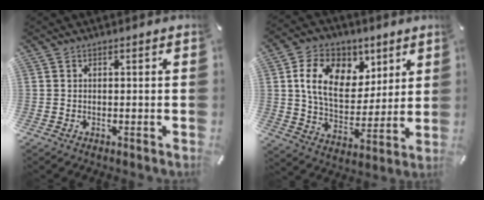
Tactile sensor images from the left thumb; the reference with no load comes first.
{"total": 14.6, "force": [5.9, 10.5, 8.2], "torque": [-0.140, -0.008, 0.111]}